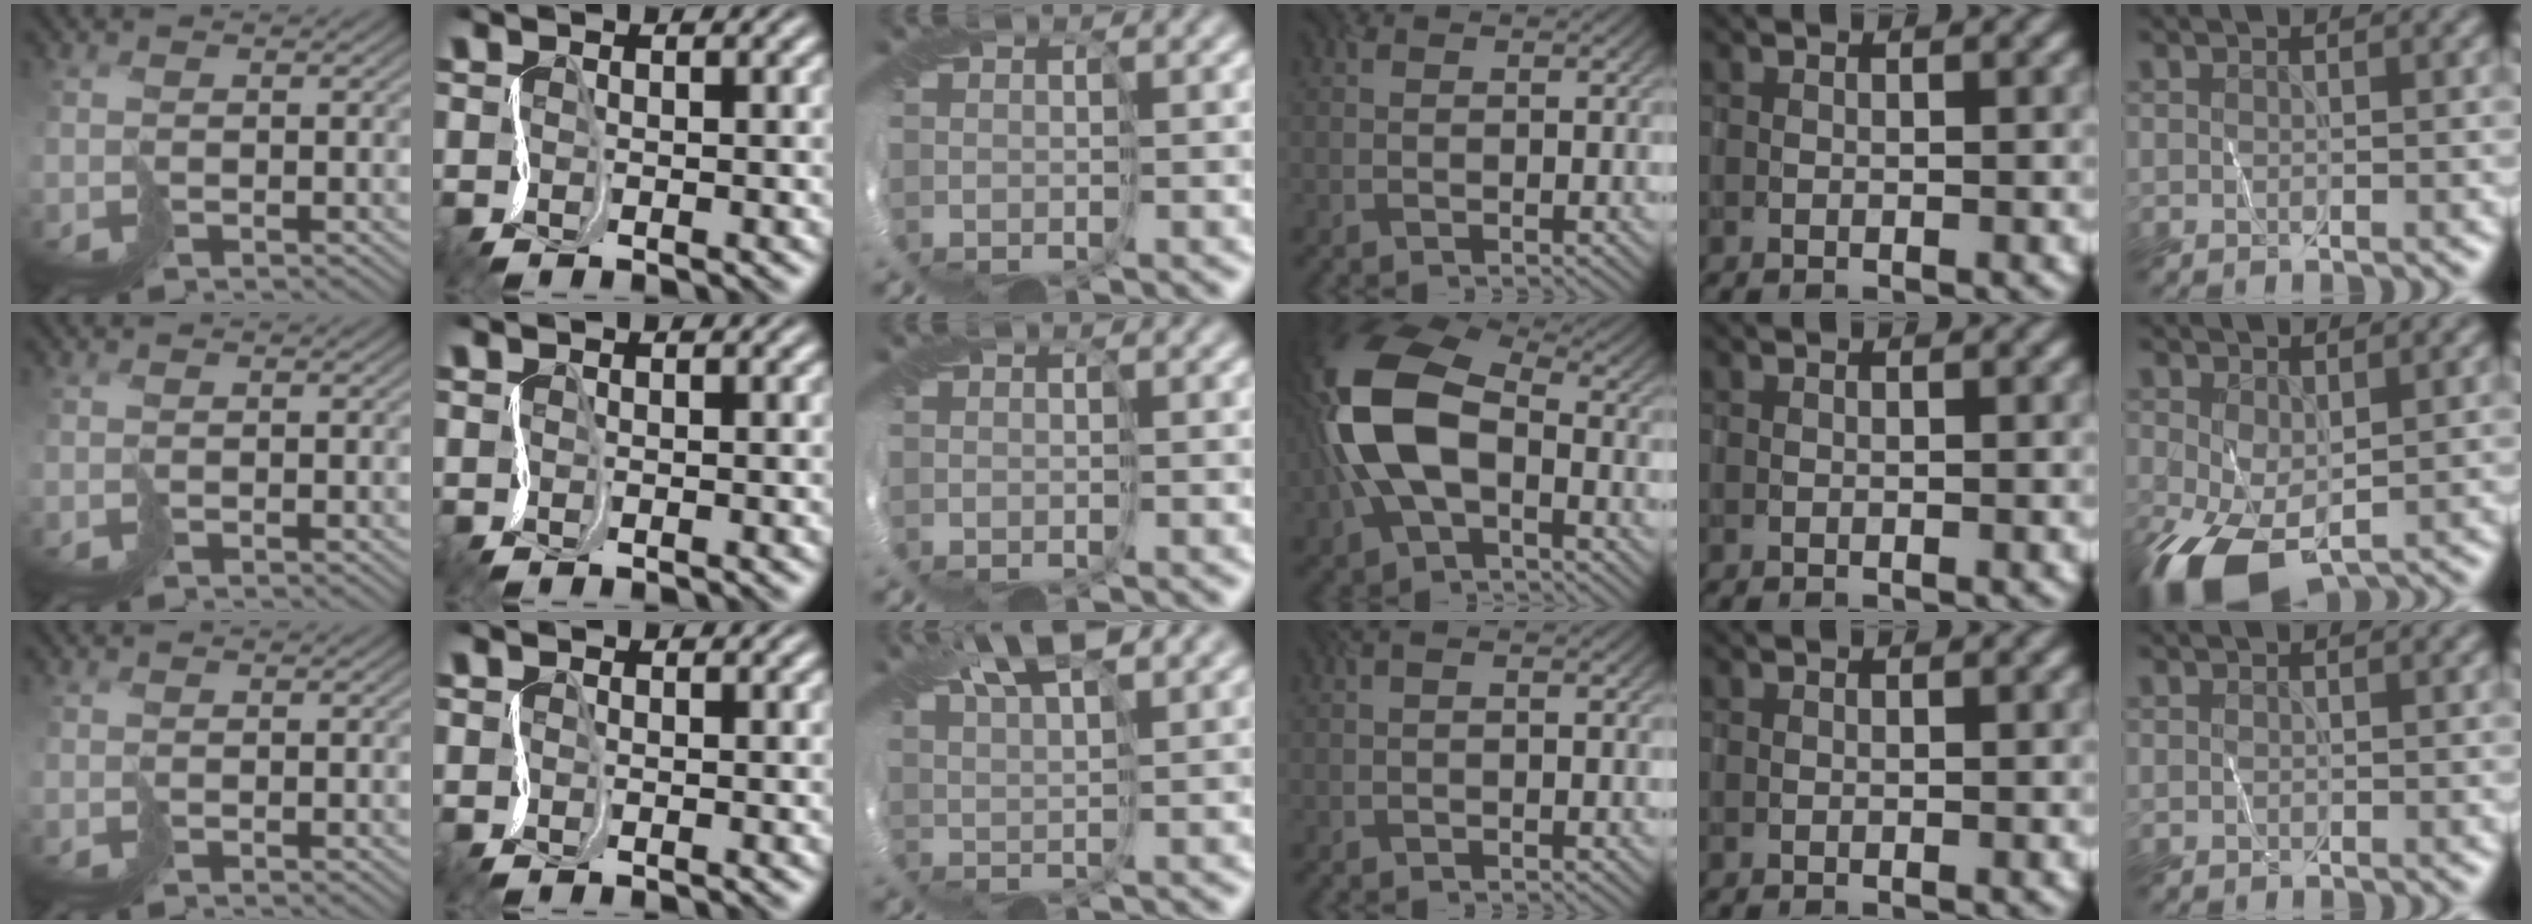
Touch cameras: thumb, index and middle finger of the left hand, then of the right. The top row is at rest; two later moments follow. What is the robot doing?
{"motion": "cut", "object": "receipt paper"}